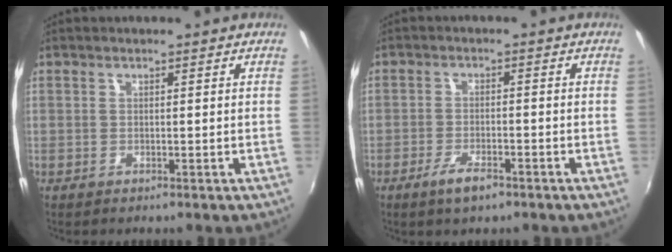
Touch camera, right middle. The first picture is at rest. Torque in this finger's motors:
{"motor_torque": [0.78, -0.71, 0.06, 0.02]}